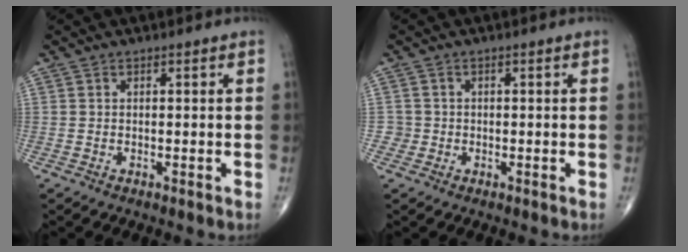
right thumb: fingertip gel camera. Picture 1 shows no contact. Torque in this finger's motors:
{"motor_torque": [-0.06, -0.14, 0.41, 0.01, -0.03]}